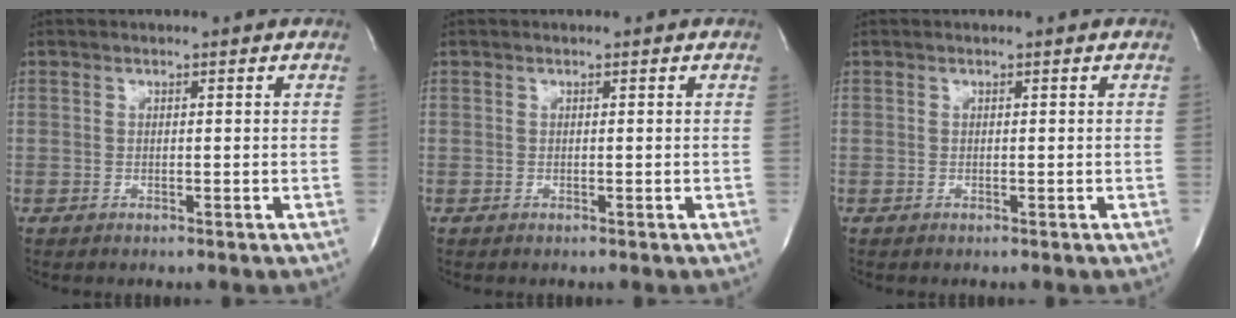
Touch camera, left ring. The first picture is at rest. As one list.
[{"total": 0.0}, {"total": 0.0}]